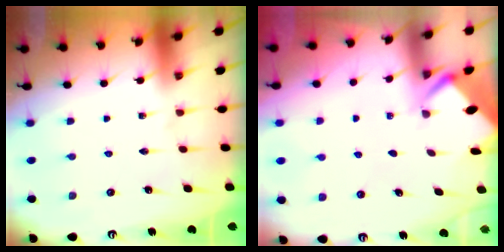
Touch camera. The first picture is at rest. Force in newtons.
{"total": 2.4, "press": 2.4, "slide": 0.1}